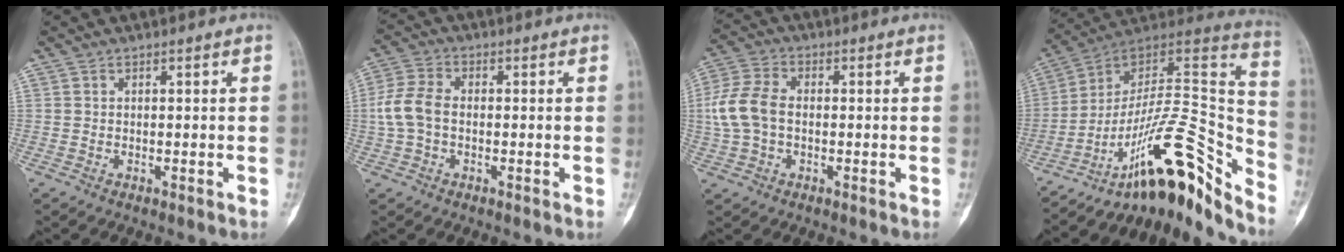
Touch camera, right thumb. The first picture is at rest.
{"total": 6.7, "force": [-0.6, 4.4, 5.0], "torque": [-0.116, 0.016, -0.017]}
{"total": 8.9, "force": [-0.3, 5.9, 6.6], "torque": [-0.149, 0.019, -0.013]}
{"total": 24.6, "force": [-16.9, 7.0, 16.5], "torque": [-0.195, 0.140, -0.267]}